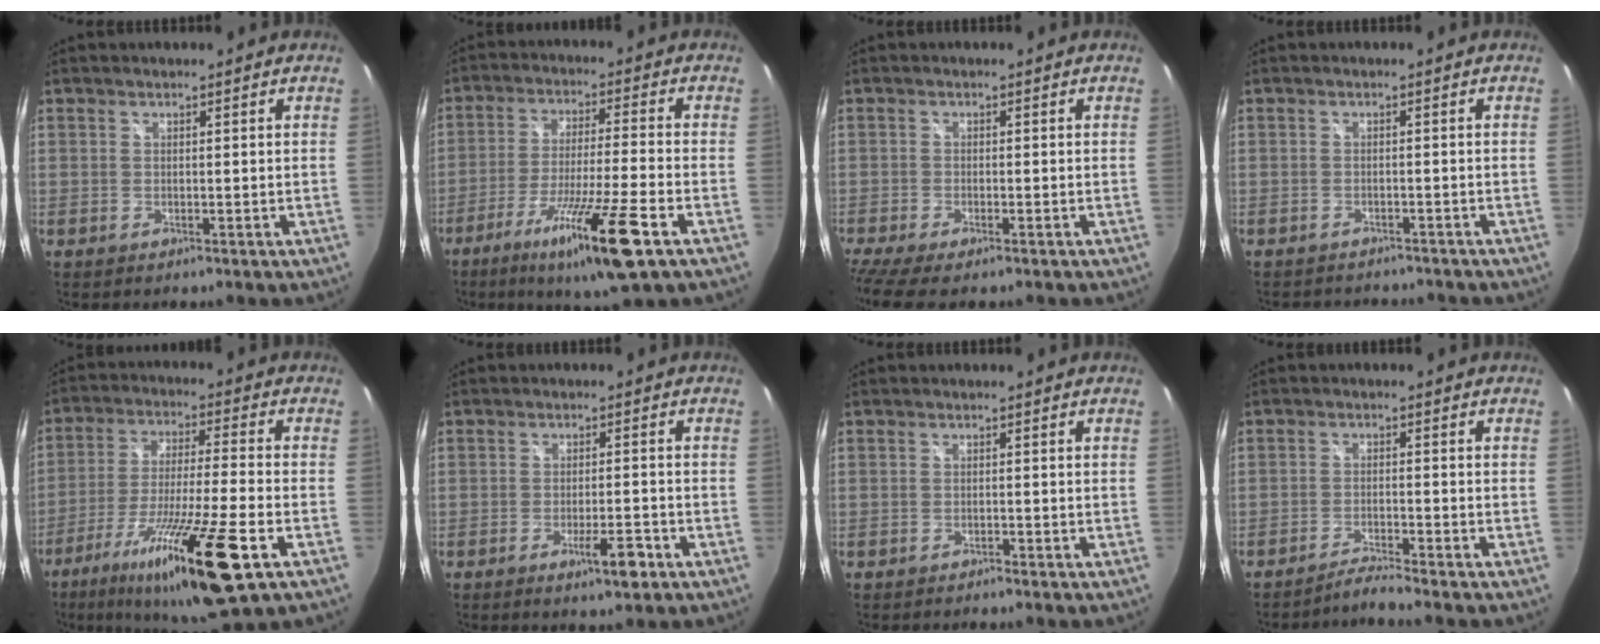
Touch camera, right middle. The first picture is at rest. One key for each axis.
{"total": 15.4, "fx": -8.6, "fy": 0.2, "fz": 12.7, "tx": -0.247, "ty": -0.041, "tz": -0.151}
{"total": 6.1, "fx": -4.9, "fy": 0.7, "fz": 3.6, "tx": -0.086, "ty": -0.034, "tz": -0.089}
{"total": 5.4, "fx": -5.0, "fy": 1.6, "fz": 1.3, "tx": -0.032, "ty": -0.006, "tz": -0.067}
{"total": 20.3, "fx": -11.0, "fy": 1.5, "fz": 17.0, "tx": -0.323, "ty": -0.049, "tz": -0.191}
{"total": 4.7, "fx": -2.7, "fy": 0.9, "fz": 3.8, "tx": -0.068, "ty": -0.008, "tz": -0.040}
{"total": 0.9, "fx": -0.9, "fy": 0.0, "fz": 0.1, "tx": -0.004, "ty": -0.006, "tz": -0.016}
{"total": 3.2, "fx": -3.0, "fy": -1.2, "fz": 0.2, "tx": -0.025, "ty": 0.003, "tz": -0.057}